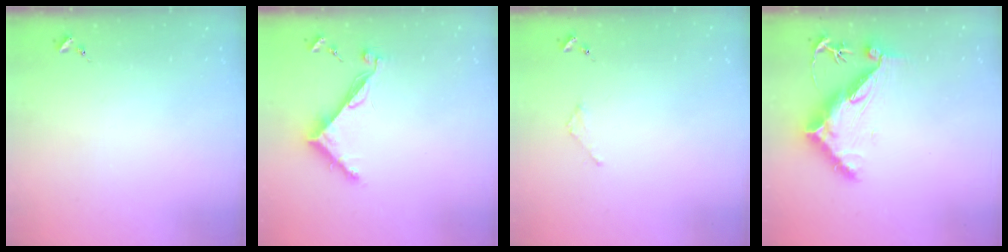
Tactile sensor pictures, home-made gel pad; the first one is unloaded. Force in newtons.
{"total": 8.2, "press": 8.2, "slide": 0.2}
{"total": 1.8, "press": 1.8, "slide": 0.2}
{"total": 14.3, "press": 14.3, "slide": 0.8}